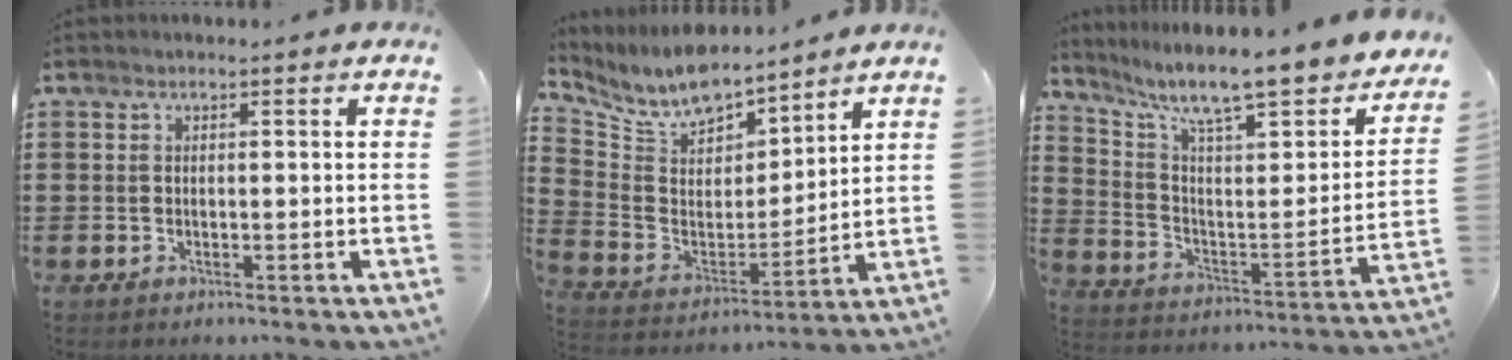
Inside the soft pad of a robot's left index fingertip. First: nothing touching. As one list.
[{"total": 9.3, "force": [8.3, 3.0, 2.9], "torque": [-0.101, -0.049, 0.150]}, {"total": 9.1, "force": [7.4, 1.2, 5.2], "torque": [-0.108, -0.065, 0.115]}]